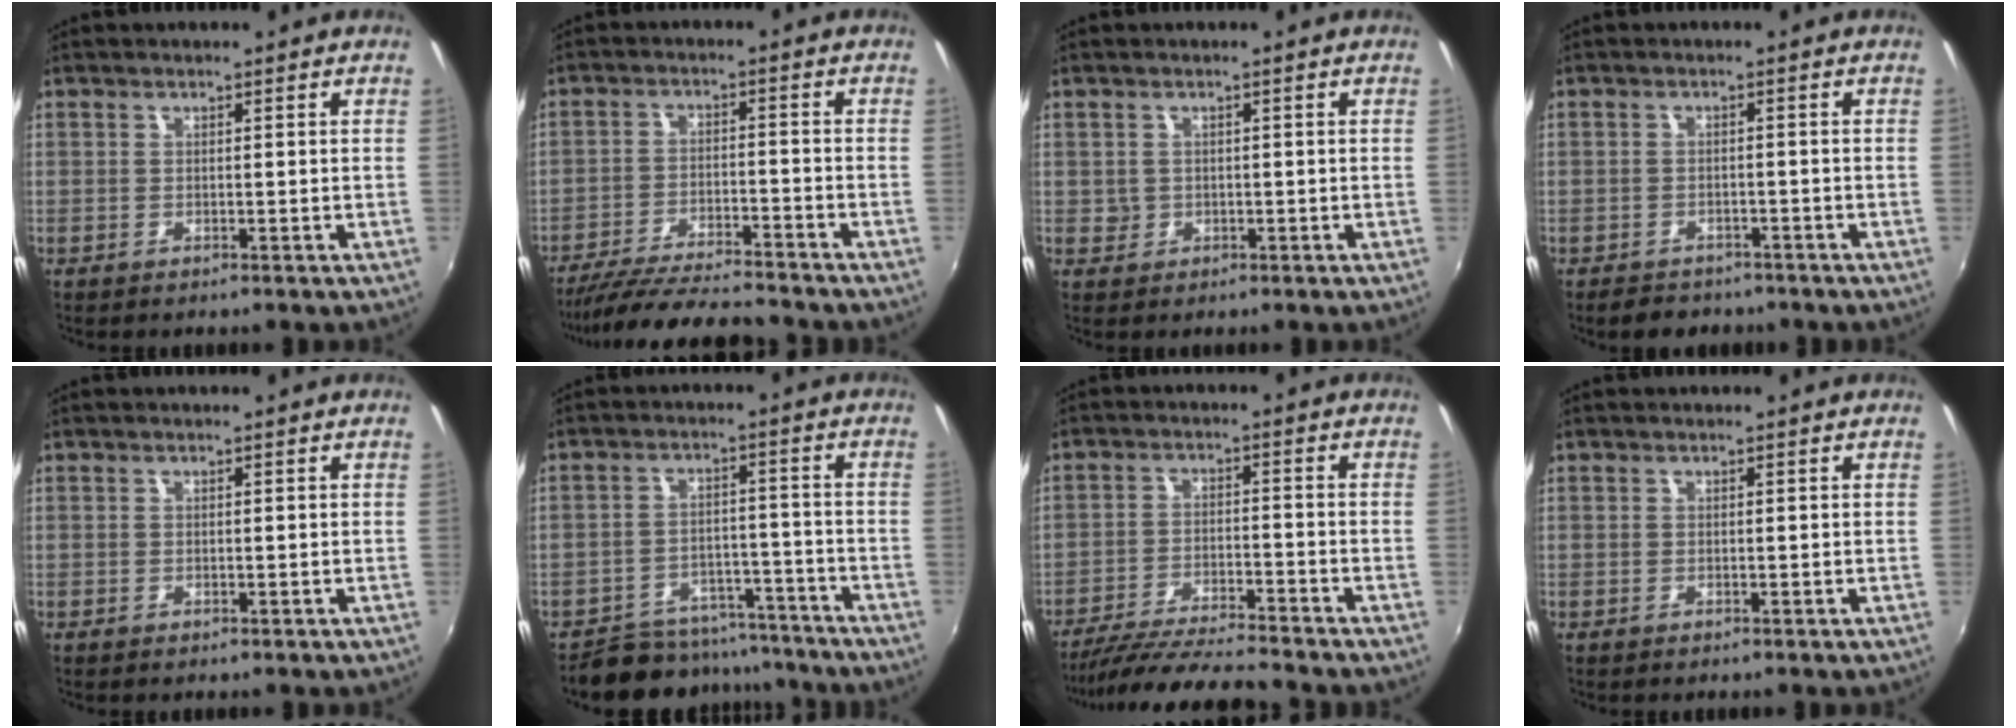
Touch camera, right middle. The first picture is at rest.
{"total": 15.0, "force": [-13.5, 1.6, 6.3], "torque": [-0.136, -0.023, -0.222]}
{"total": 2.1, "force": [-0.1, 2.0, 0.3], "torque": [-0.001, -0.001, 0.000]}
{"total": 4.8, "force": [-3.9, 2.6, 1.2], "torque": [-0.031, -0.003, -0.057]}
{"total": 0.0}
{"total": 13.3, "force": [-11.9, 5.3, 2.8], "torque": [-0.069, 0.021, -0.158]}
{"total": 13.6, "force": [-12.3, 0.5, 5.7], "torque": [-0.126, -0.022, -0.208]}
{"total": 0.0}